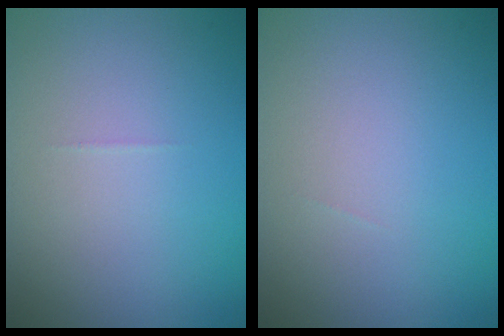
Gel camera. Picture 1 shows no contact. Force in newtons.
{"total": 0.0}